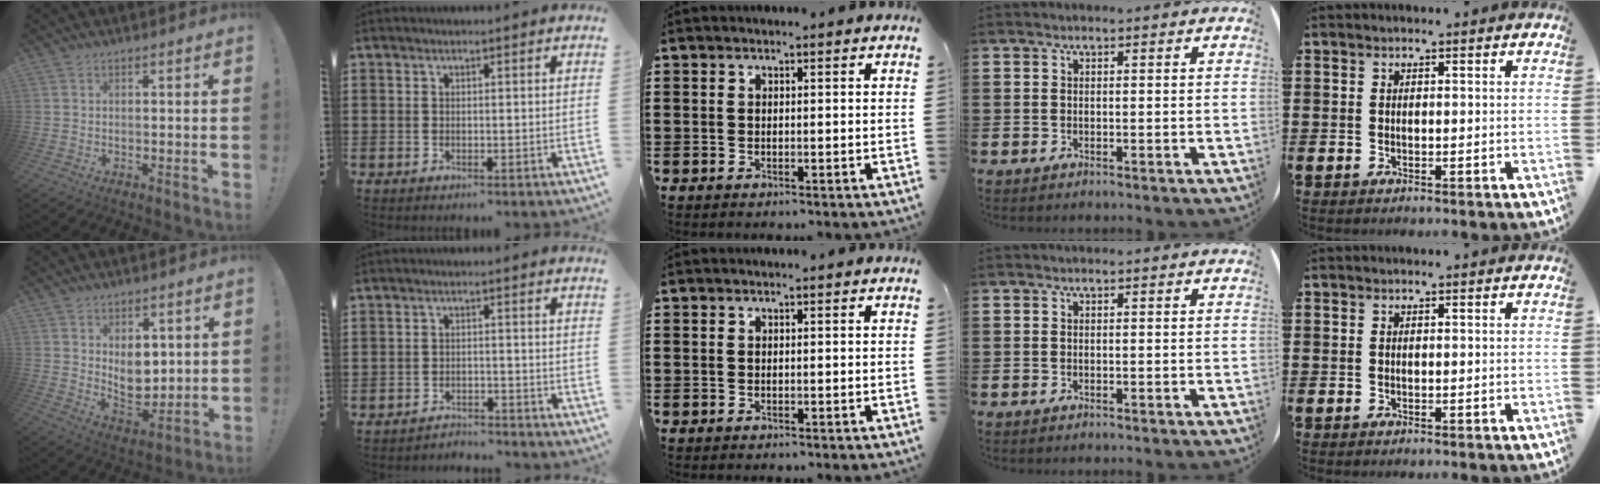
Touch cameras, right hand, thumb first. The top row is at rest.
{"thumb": {"total": 9.0, "force": [3.6, 6.1, 5.5], "torque": [-0.075, -0.027, 0.071]}, "index": {"total": 2.7, "force": [-2.7, 0.2, -0.1], "torque": [-0.006, 0.001, -0.060]}}